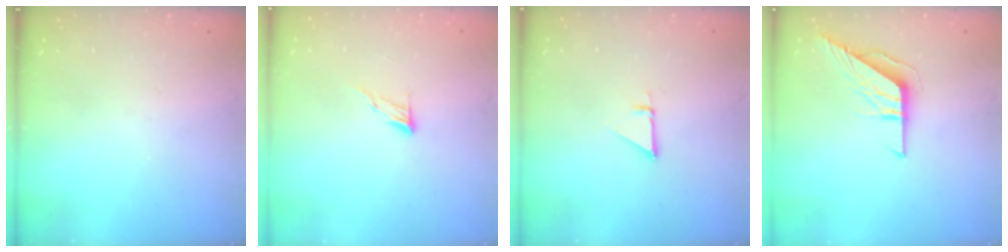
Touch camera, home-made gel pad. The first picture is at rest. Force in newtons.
{"total": 6.1, "press": 6.1, "slide": 0.5}
{"total": 2.3, "press": 2.3, "slide": 0.1}
{"total": 9.4, "press": 9.4, "slide": 0.9}